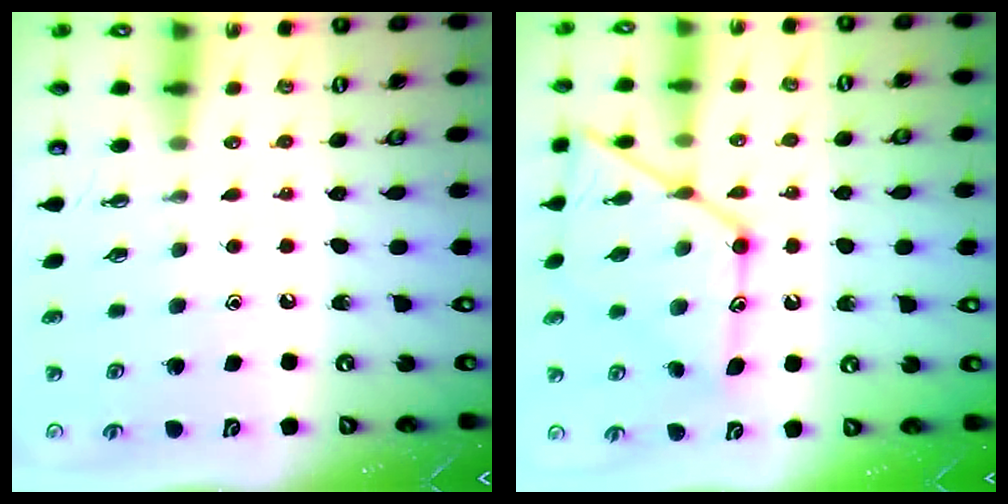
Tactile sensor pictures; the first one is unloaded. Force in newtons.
{"total": 17.3, "press": 17.2, "slide": 1.2}